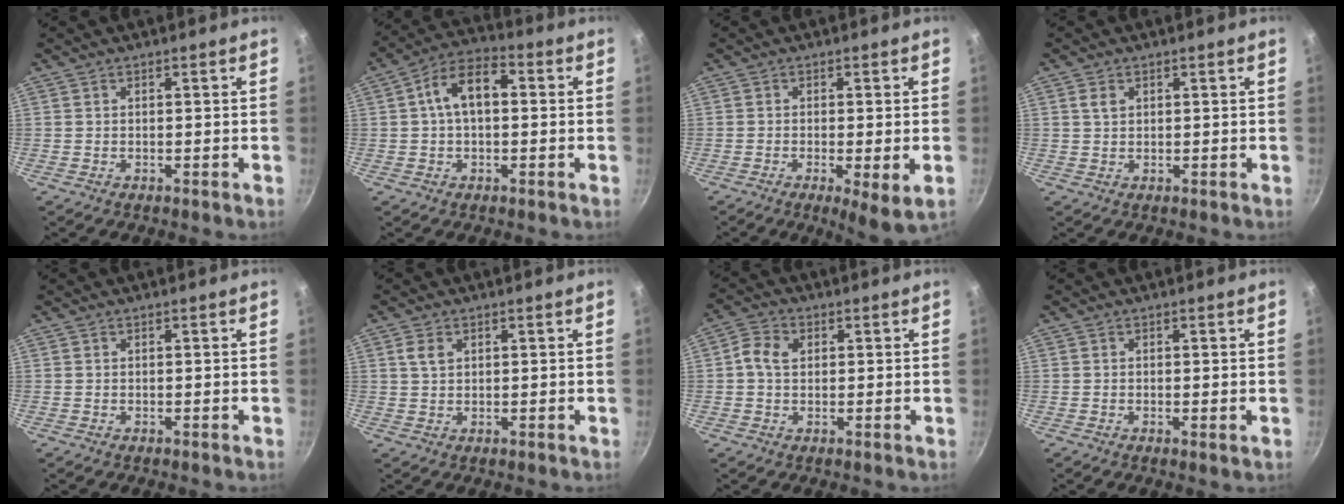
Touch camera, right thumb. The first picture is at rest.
{"total": 9.5, "force": [1.1, 5.5, 7.7], "torque": [-0.132, 0.031, 0.011]}
{"total": 6.3, "force": [-1.9, 1.3, 5.8], "torque": [-0.102, -0.016, -0.032]}
{"total": 1.9, "force": [0.8, 1.3, 1.2], "torque": [-0.020, -0.001, 0.018]}
{"total": 0.0}
{"total": 2.7, "force": [1.1, 1.8, 1.7], "torque": [-0.030, 0.000, 0.025]}
{"total": 4.8, "force": [0.7, 3.6, 3.1], "torque": [-0.054, 0.009, 0.009]}
{"total": 1.1, "force": [-0.2, 0.3, 1.1], "torque": [-0.021, -0.005, -0.006]}